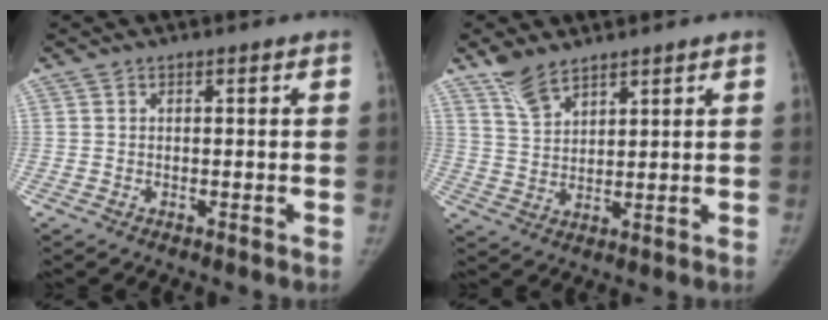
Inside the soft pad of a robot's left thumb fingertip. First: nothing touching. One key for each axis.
{"total": 6.3, "fx": 4.9, "fy": 2.7, "fz": 3.0, "tx": -0.047, "ty": -0.021, "tz": 0.102}